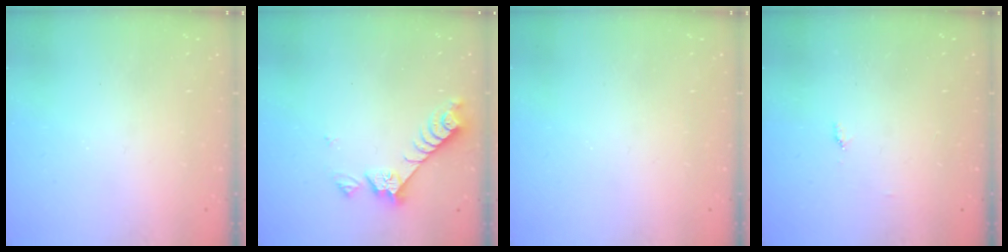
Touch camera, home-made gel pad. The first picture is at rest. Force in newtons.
{"total": 7.4, "press": 7.4, "slide": 0.4}
{"total": 0.0}
{"total": 4.5, "press": 4.5, "slide": 0.6}